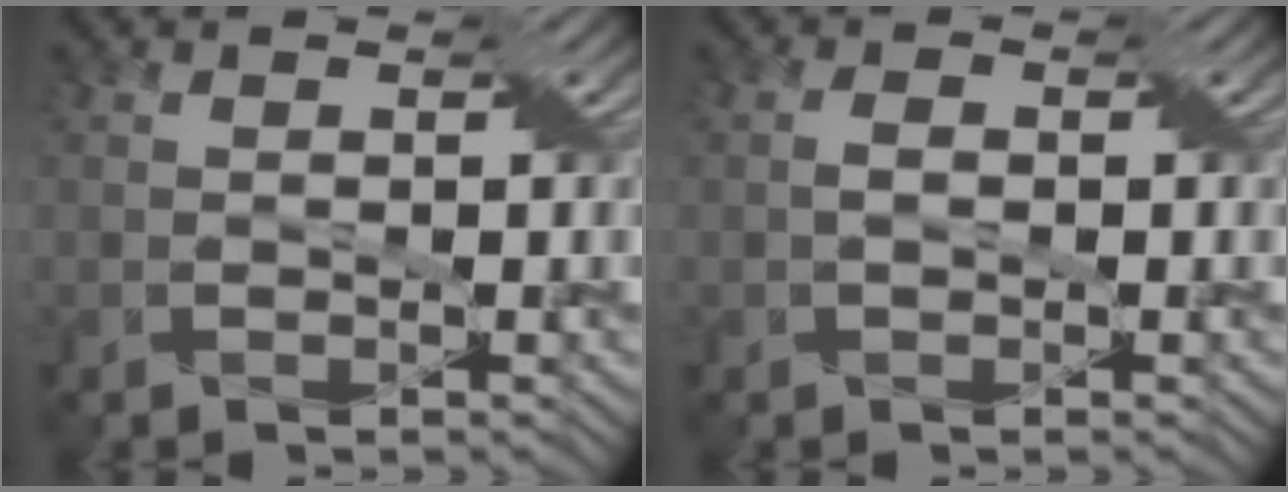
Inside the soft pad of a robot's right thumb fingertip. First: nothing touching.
{"total": 1.3, "force": [-0.1, 0.8, 1.0], "torque": [-0.019, 0.003, -0.002]}